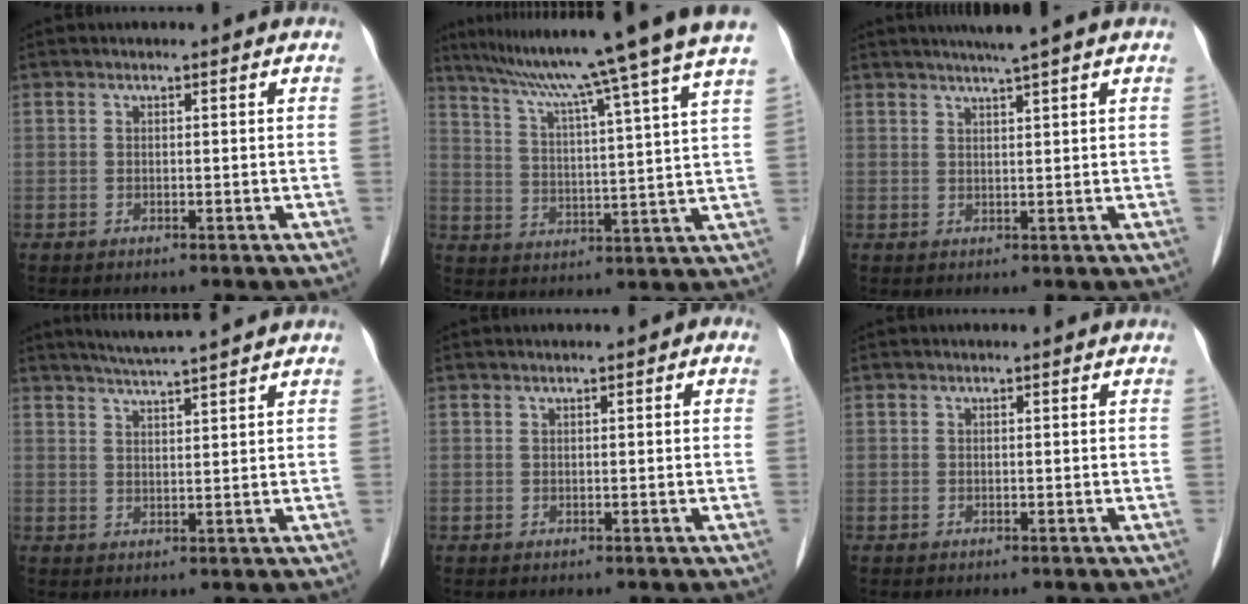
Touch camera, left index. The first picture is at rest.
{"total": 20.3, "force": [17.1, -2.4, 10.6], "torque": [-0.172, -0.027, 0.231]}
{"total": 4.0, "force": [3.1, -1.1, 2.1], "torque": [-0.030, 0.006, 0.053]}
{"total": 6.9, "force": [6.1, -0.8, 3.0], "torque": [-0.057, 0.019, 0.096]}
{"total": 1.3, "force": [0.6, 0.4, 1.1], "torque": [-0.018, 0.011, 0.007]}
{"total": 0.0}